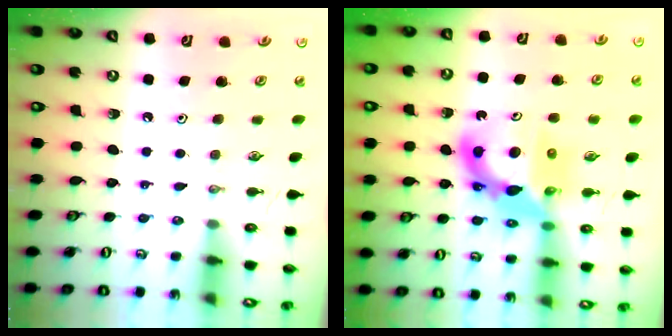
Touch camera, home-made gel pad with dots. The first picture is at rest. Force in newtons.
{"total": 12.7, "press": 12.6, "slide": 1.3}